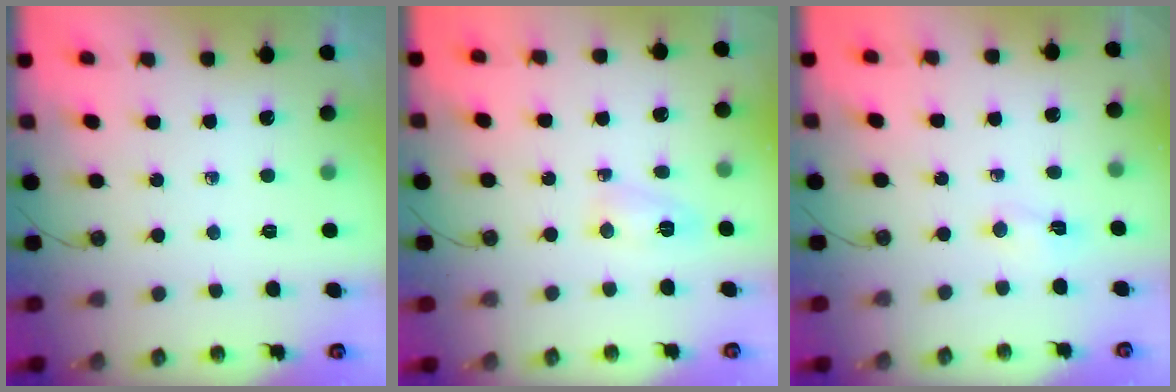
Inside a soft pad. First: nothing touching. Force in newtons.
{"total": 3.3, "press": 3.2, "slide": 1.1}
{"total": 2.3, "press": 2.2, "slide": 0.7}